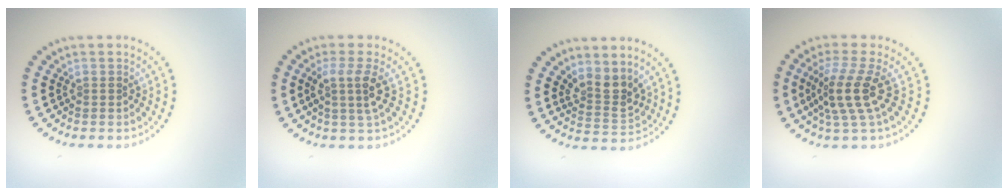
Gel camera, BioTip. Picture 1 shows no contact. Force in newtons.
{"total": 2.5, "press": 1.9, "slide": 1.7}
{"total": 2.7, "press": 2.0, "slide": 1.8}
{"total": 3.9, "press": 2.8, "slide": 2.6}